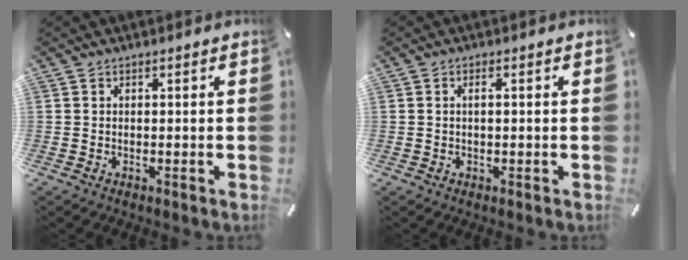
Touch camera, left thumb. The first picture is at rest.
{"total": 1.4, "force": [0.2, 0.5, 1.2], "torque": [-0.025, 0.002, 0.002]}